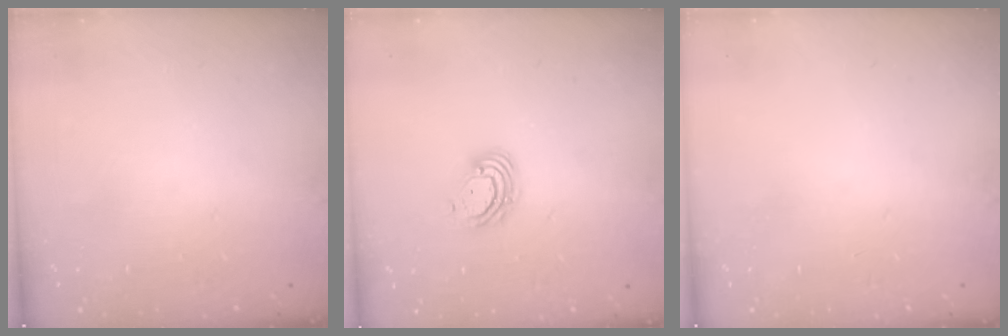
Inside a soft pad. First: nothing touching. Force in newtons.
{"total": 6.4, "press": 6.3, "slide": 1.2}
{"total": 0.0}